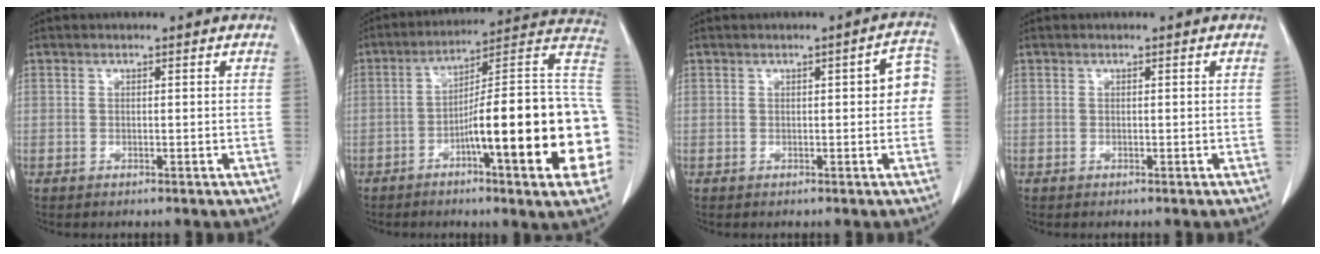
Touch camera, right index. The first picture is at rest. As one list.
[{"total": 24.0, "force": [-5.4, 1.6, 23.3], "torque": [-0.237, 0.019, -0.082]}, {"total": 4.3, "force": [0.3, 1.2, 4.1], "torque": [-0.037, 0.017, -0.003]}, {"total": 0.0}]